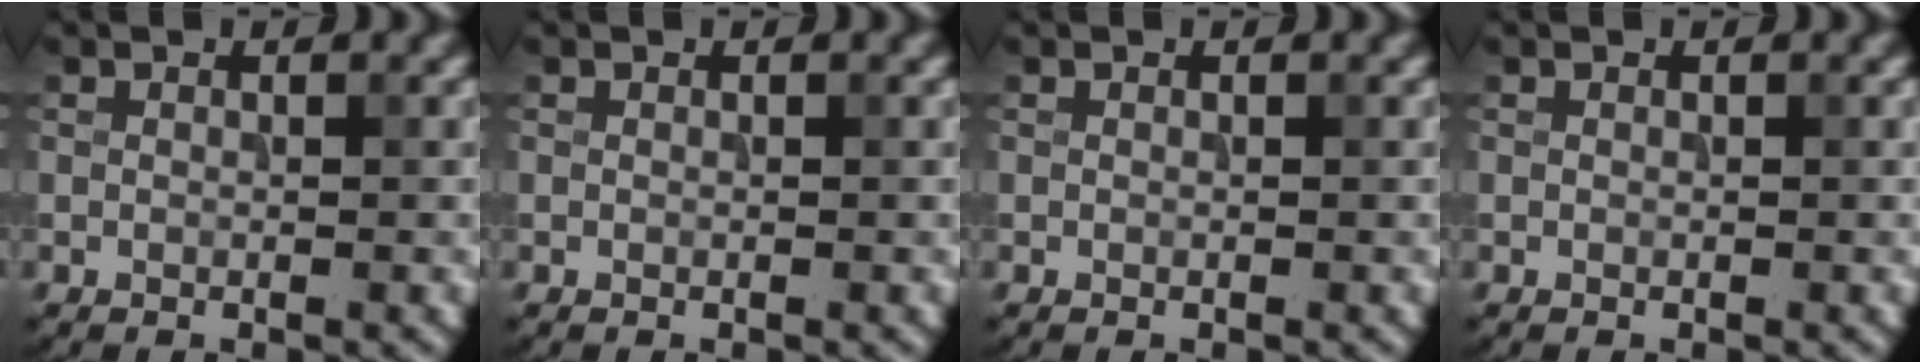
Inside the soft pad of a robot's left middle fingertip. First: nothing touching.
{"total": 0.0}
{"total": 0.0}
{"total": 0.0}